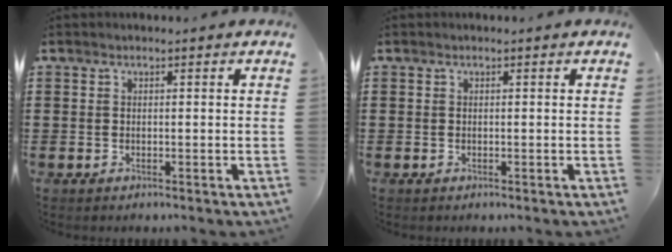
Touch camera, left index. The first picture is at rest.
{"total": 0.0}